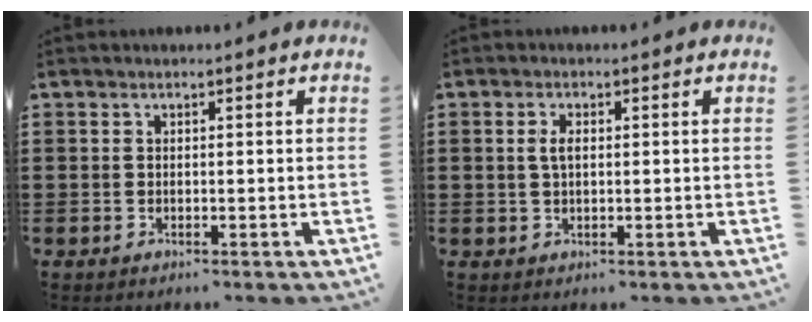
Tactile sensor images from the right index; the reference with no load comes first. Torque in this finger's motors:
{"motor_torque": [0.54, -0.35, 0.18, 0.06]}